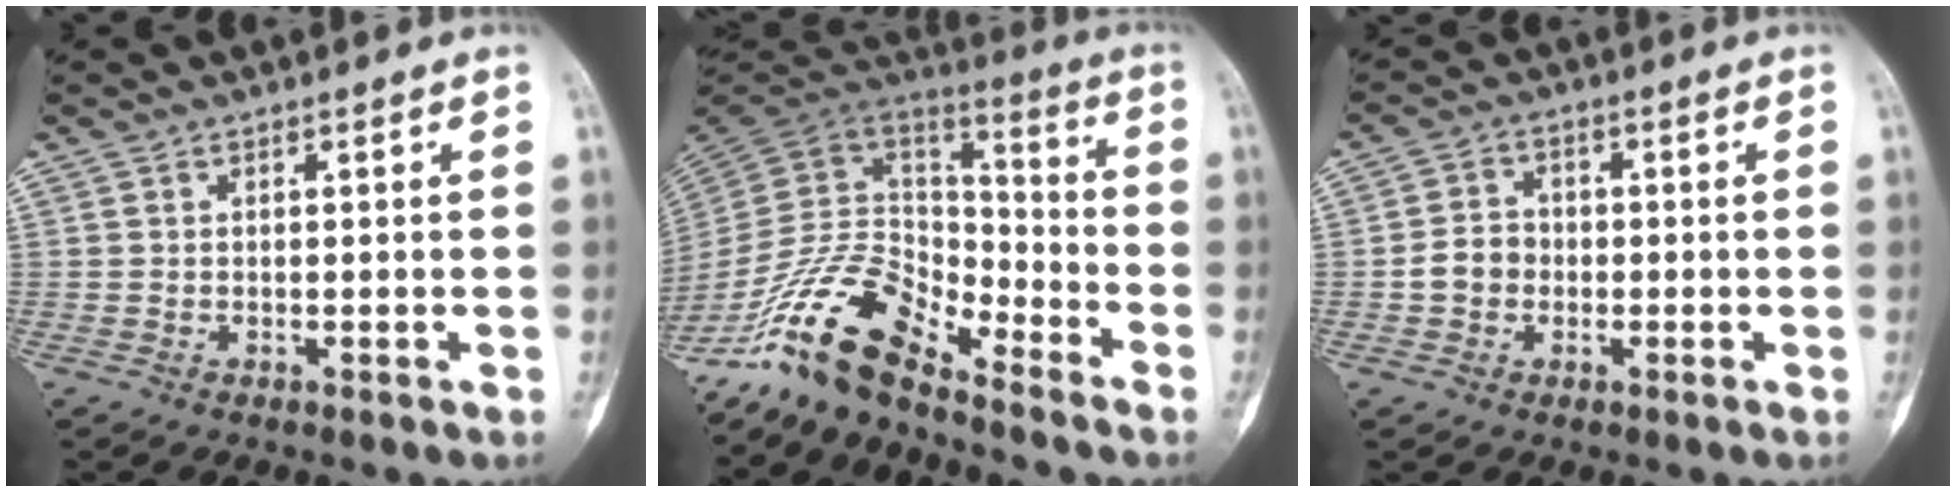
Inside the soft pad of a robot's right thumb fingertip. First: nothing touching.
{"total": 16.1, "force": [-12.4, 6.3, 8.2], "torque": [-0.139, 0.096, -0.241]}
{"total": 4.6, "force": [-0.9, 4.0, 2.0], "torque": [-0.026, 0.015, -0.022]}